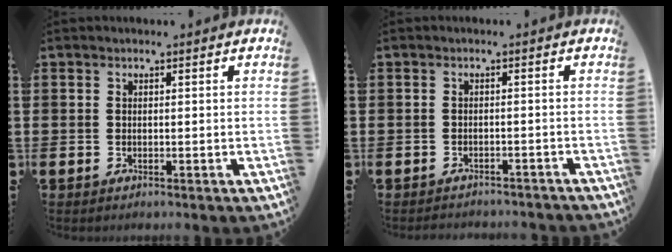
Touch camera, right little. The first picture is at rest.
{"total": 1.3, "force": [-1.3, 0.0, 0.0], "torque": [-0.004, 0.003, -0.028]}